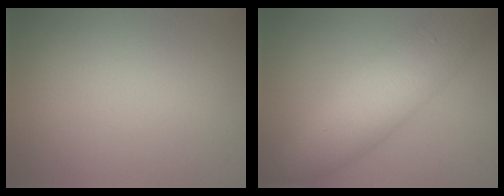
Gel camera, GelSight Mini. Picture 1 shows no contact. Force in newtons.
{"total": 8.2, "press": 8.2, "slide": 0.2}